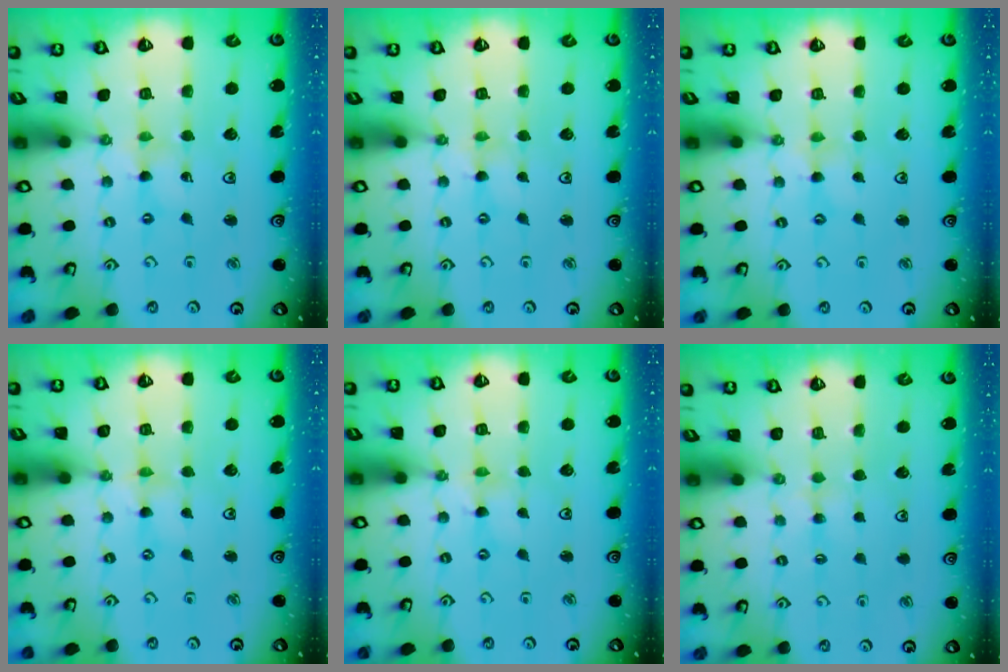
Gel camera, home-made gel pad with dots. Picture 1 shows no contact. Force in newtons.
{"total": 0.0}
{"total": 1.3, "press": 1.2, "slide": 0.4}
{"total": 0.6, "press": 0.6, "slide": 0.2}
{"total": 0.7, "press": 0.7, "slide": 0.1}
{"total": 2.7, "press": 2.7, "slide": 0.6}